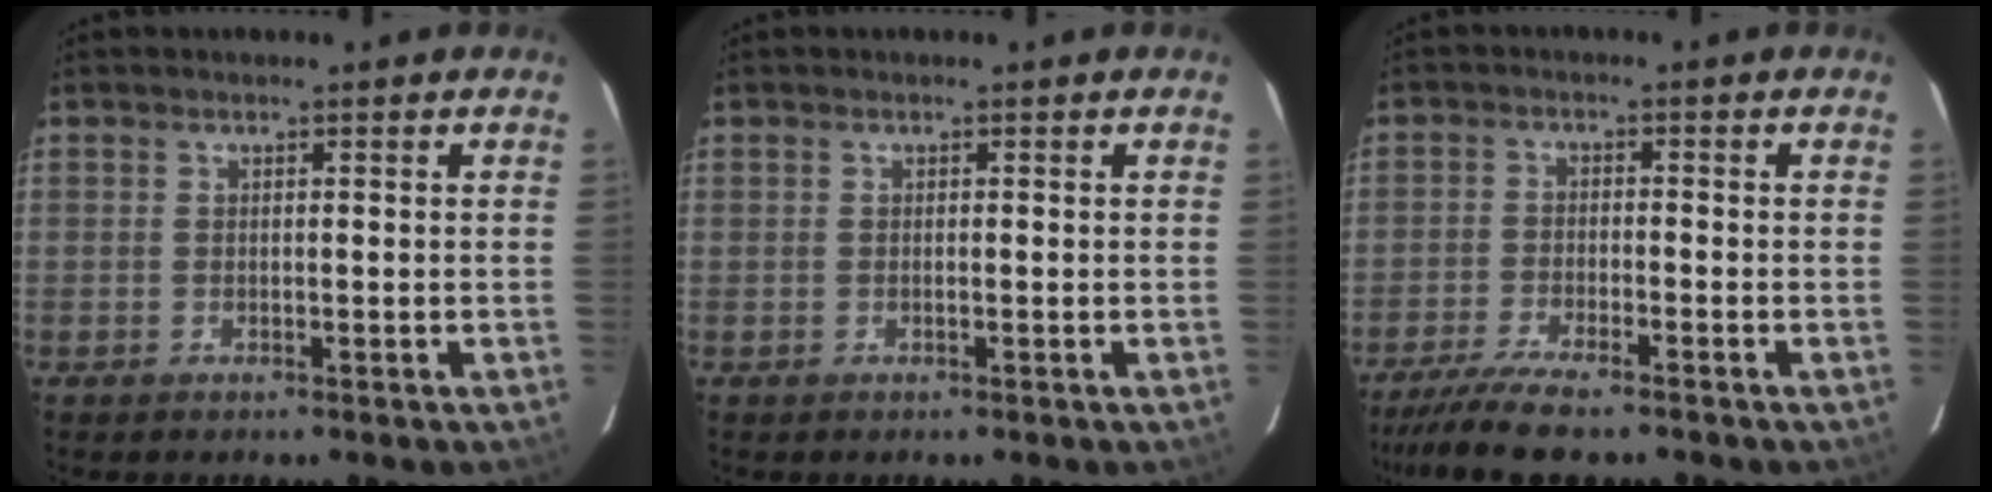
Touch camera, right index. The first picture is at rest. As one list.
[{"total": 0.0}, {"total": 8.4, "force": [-7.0, 0.7, 4.6], "torque": [-0.077, -0.022, -0.118]}]